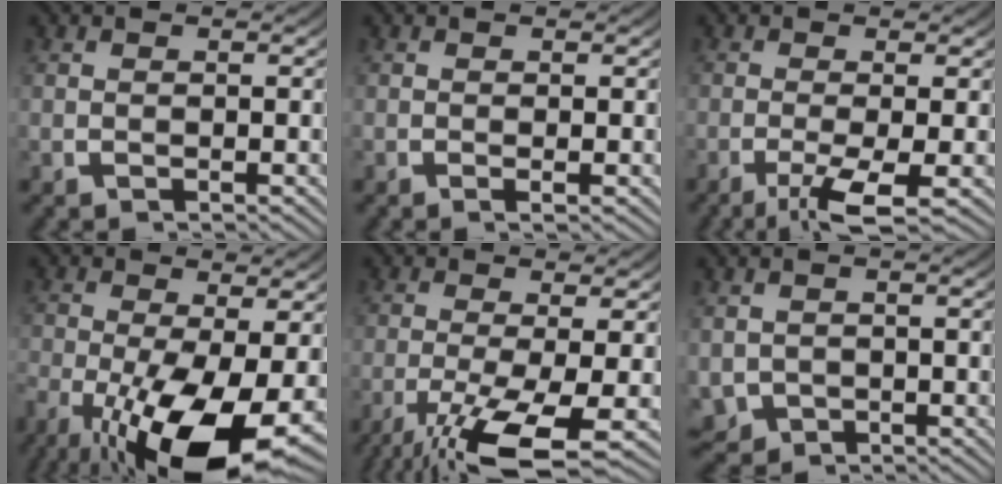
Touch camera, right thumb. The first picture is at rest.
{"total": 0.6, "force": [0.1, 0.0, 0.6], "torque": [-0.009, 0.000, -0.001]}
{"total": 4.7, "force": [-2.0, 1.7, 3.9], "torque": [-0.080, -0.019, -0.027]}
{"total": 13.3, "force": [-4.3, 6.9, 10.6], "torque": [-0.186, -0.055, -0.040]}
{"total": 8.6, "force": [-3.7, 3.4, 7.0], "torque": [-0.143, -0.038, -0.039]}
{"total": 4.1, "force": [-1.2, 3.6, 1.6], "torque": [-0.049, -0.033, -0.003]}